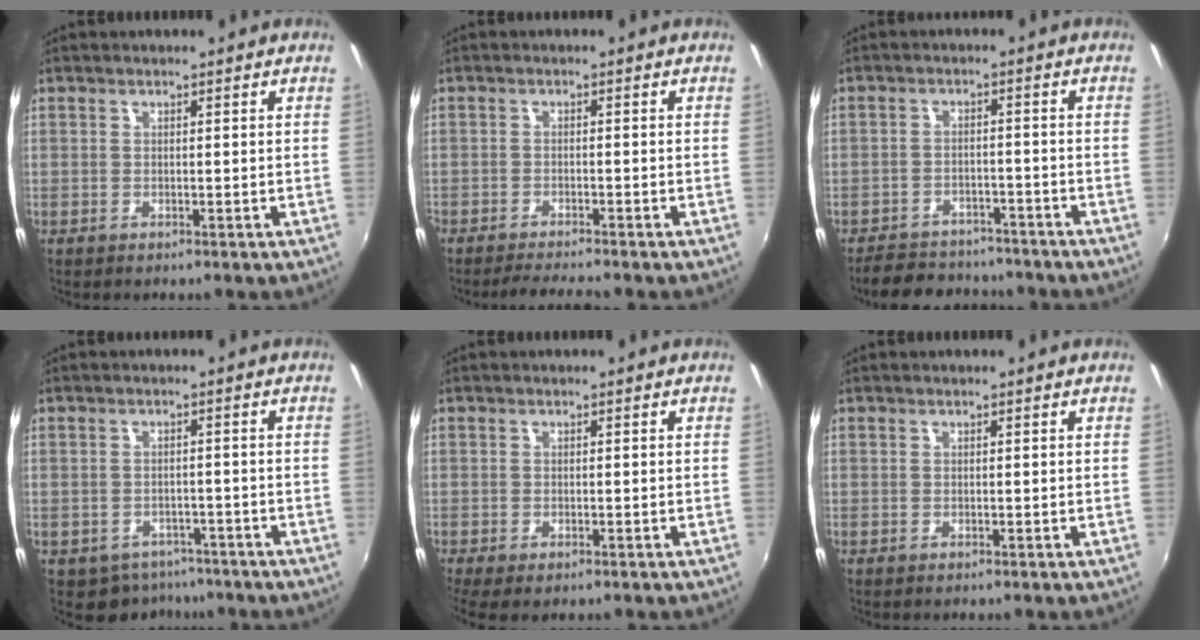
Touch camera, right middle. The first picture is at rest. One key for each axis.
{"total": 4.3, "fx": -4.1, "fy": -0.1, "fz": 1.5, "tx": -0.044, "ty": -0.004, "tz": -0.068}
{"total": 11.3, "fx": -9.7, "fy": 4.7, "fz": 3.3, "tx": -0.086, "ty": 0.013, "tz": -0.134}
{"total": 6.0, "fx": -4.4, "fy": 3.9, "fz": 1.2, "tx": -0.033, "ty": -0.002, "tz": -0.055}
{"total": 3.3, "fx": -2.1, "fy": 1.1, "fz": 2.3, "tx": -0.046, "ty": -0.019, "tz": -0.031}
{"total": 0.0}